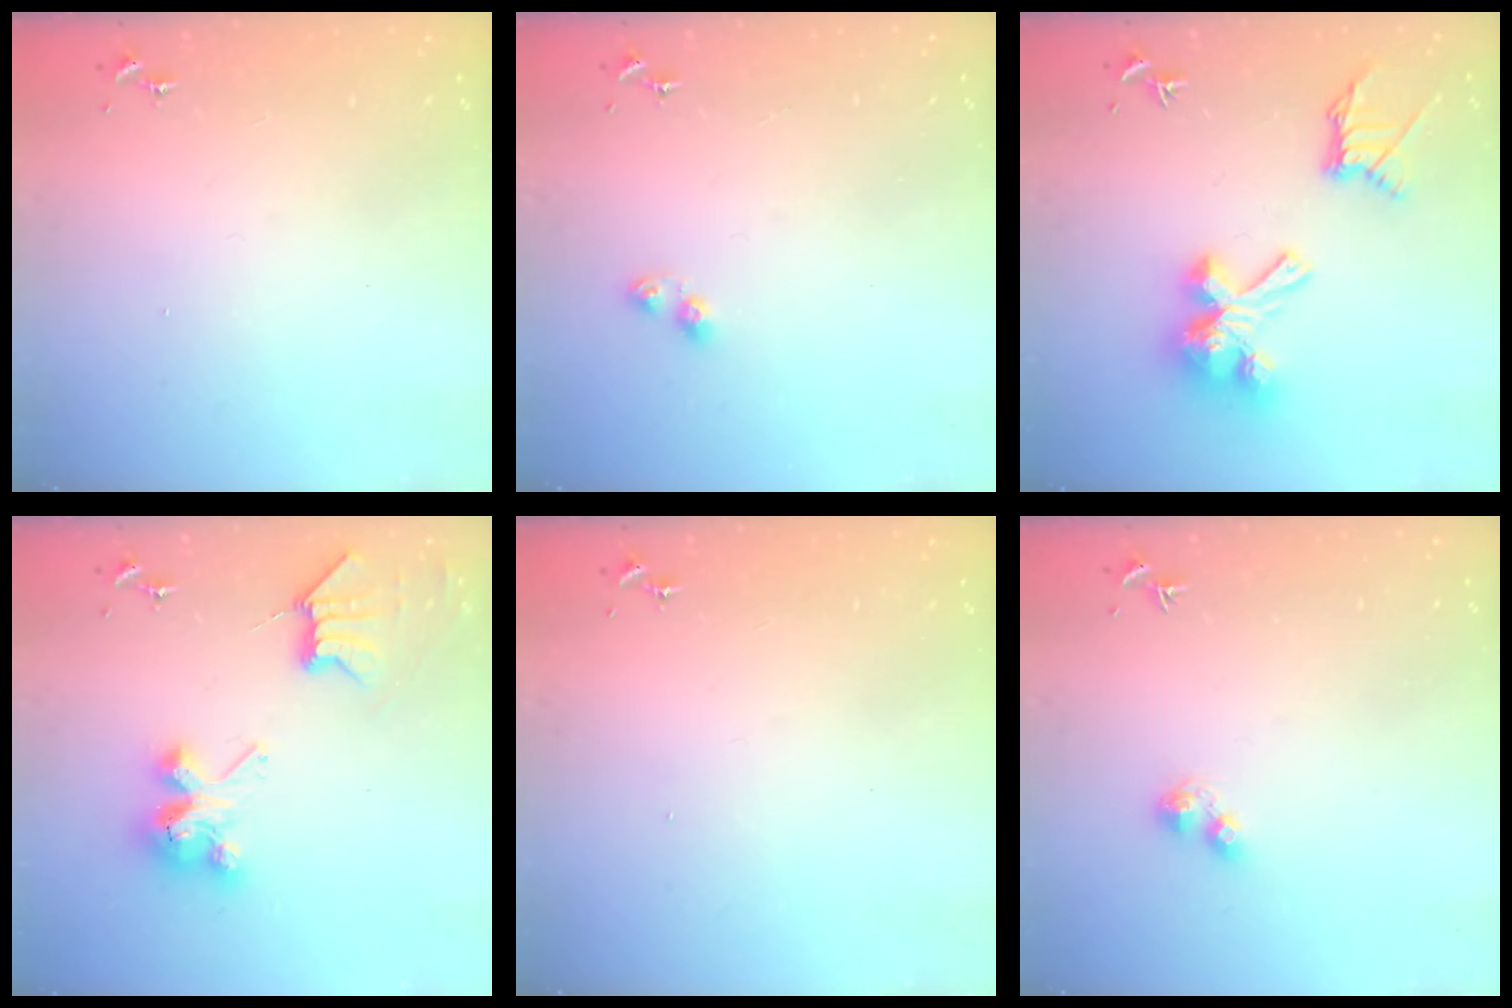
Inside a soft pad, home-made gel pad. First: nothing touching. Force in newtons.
{"total": 4.5, "press": 4.5, "slide": 0.5}
{"total": 18.8, "press": 18.8, "slide": 1.2}
{"total": 7.9, "press": 7.9, "slide": 0.2}
{"total": 0.0}
{"total": 2.9, "press": 2.9, "slide": 0.7}